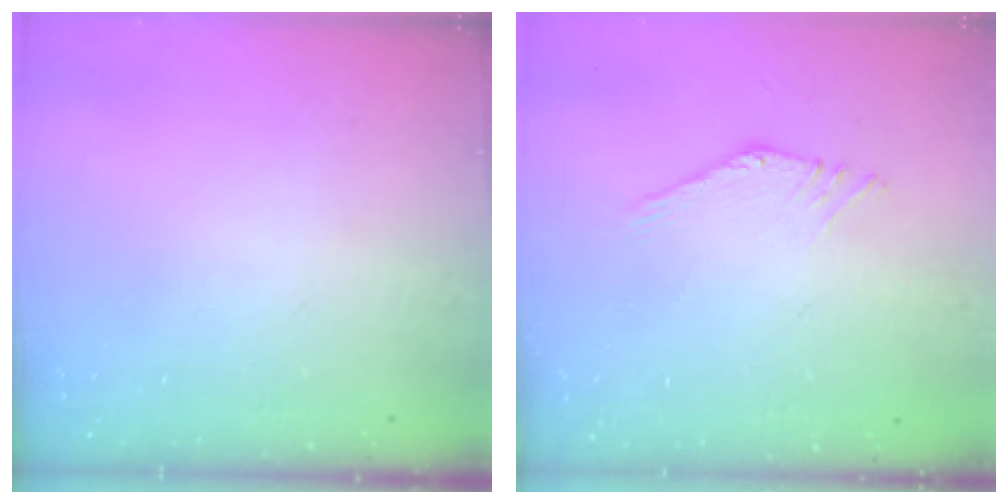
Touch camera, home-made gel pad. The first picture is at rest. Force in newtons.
{"total": 2.4, "press": 2.4, "slide": 0.1}